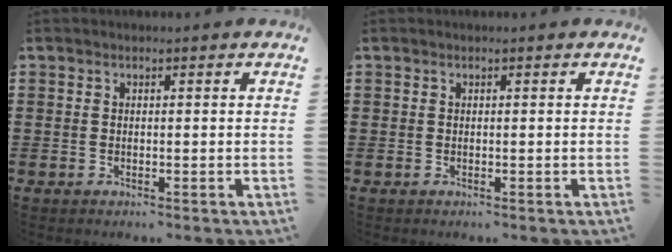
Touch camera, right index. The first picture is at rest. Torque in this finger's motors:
{"motor_torque": [-0.16, 0.22, 0.00, 0.00]}